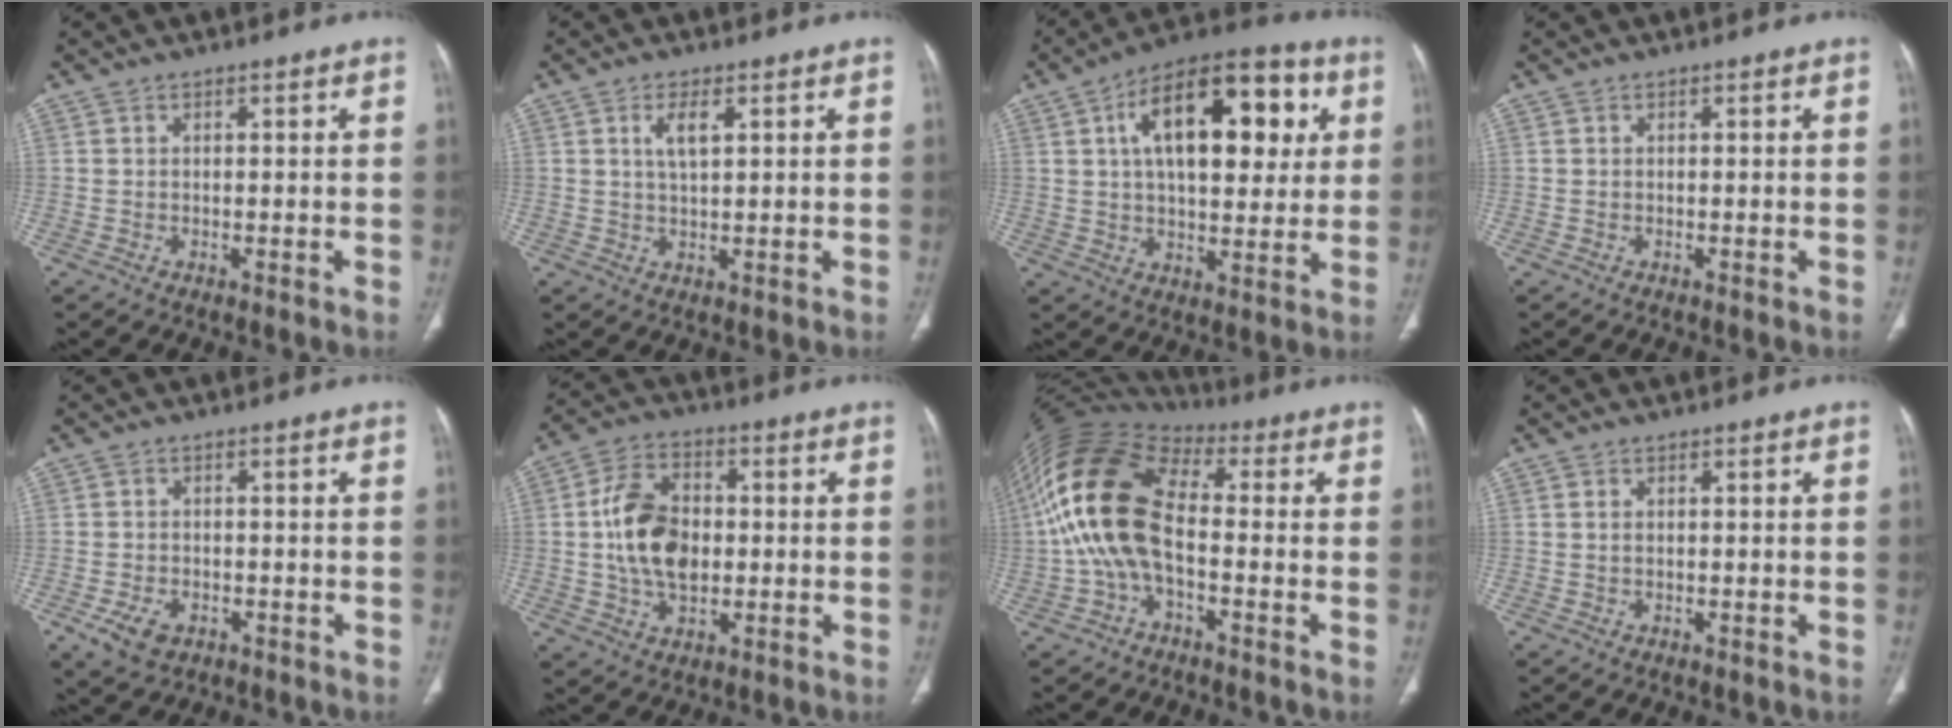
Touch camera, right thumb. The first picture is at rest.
{"total": 3.8, "force": [1.5, 1.5, 3.2], "torque": [-0.060, -0.005, 0.030]}
{"total": 21.7, "force": [6.2, 10.8, 17.7], "torque": [-0.235, 0.010, 0.084]}
{"total": 0.0}
{"total": 5.2, "force": [-2.3, 3.5, 3.1], "torque": [-0.060, 0.004, -0.034]}
{"total": 13.0, "force": [0.0, 8.5, 9.8], "torque": [-0.163, 0.012, 0.001]}
{"total": 16.6, "force": [-0.7, 9.2, 13.8], "torque": [-0.277, 0.035, -0.023]}
{"total": 0.7, "force": [0.1, 0.4, 0.5], "torque": [-0.015, 0.003, 0.005]}